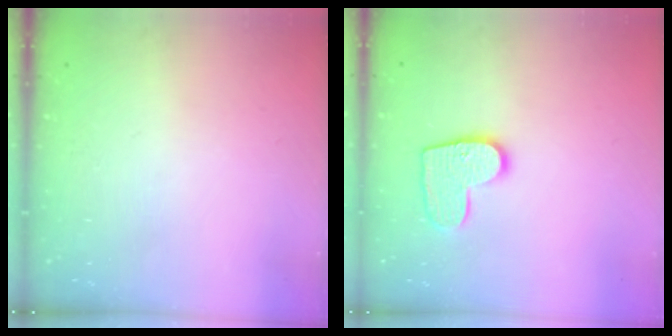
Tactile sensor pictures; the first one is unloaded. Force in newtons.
{"total": 10.3, "press": 10.3, "slide": 0.4}